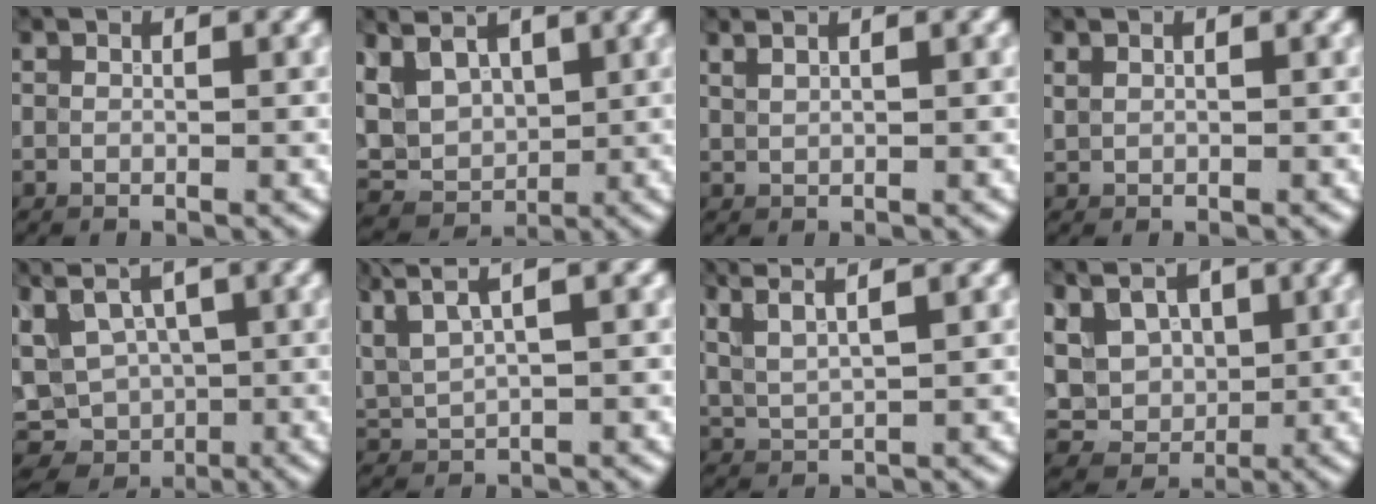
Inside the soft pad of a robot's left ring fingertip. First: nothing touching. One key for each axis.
{"total": 5.8, "fx": 2.8, "fy": 3.9, "fz": 3.2, "tx": -0.076, "ty": 0.003, "tz": 0.045}
{"total": 2.2, "fx": 1.6, "fy": 0.9, "fz": 1.2, "tx": -0.010, "ty": 0.006, "tz": 0.010}
{"total": 0.5, "fx": 0.4, "fy": 0.2, "fz": 0.2, "tx": -0.007, "ty": 0.002, "tz": 0.012}
{"total": 8.2, "fx": 0.8, "fy": 5.5, "fz": 6.0, "tx": -0.096, "ty": 0.000, "tz": 0.023}
{"total": 5.1, "fx": 3.6, "fy": 1.1, "fz": 3.4, "tx": -0.082, "ty": 0.014, "tz": 0.066}
{"total": 5.0, "fx": 3.4, "fy": 1.4, "fz": 3.4, "tx": -0.064, "ty": 0.027, "tz": 0.045}
{"total": 8.5, "fx": 2.9, "fy": 6.5, "fz": 4.5, "tx": -0.078, "ty": 0.015, "tz": 0.032}